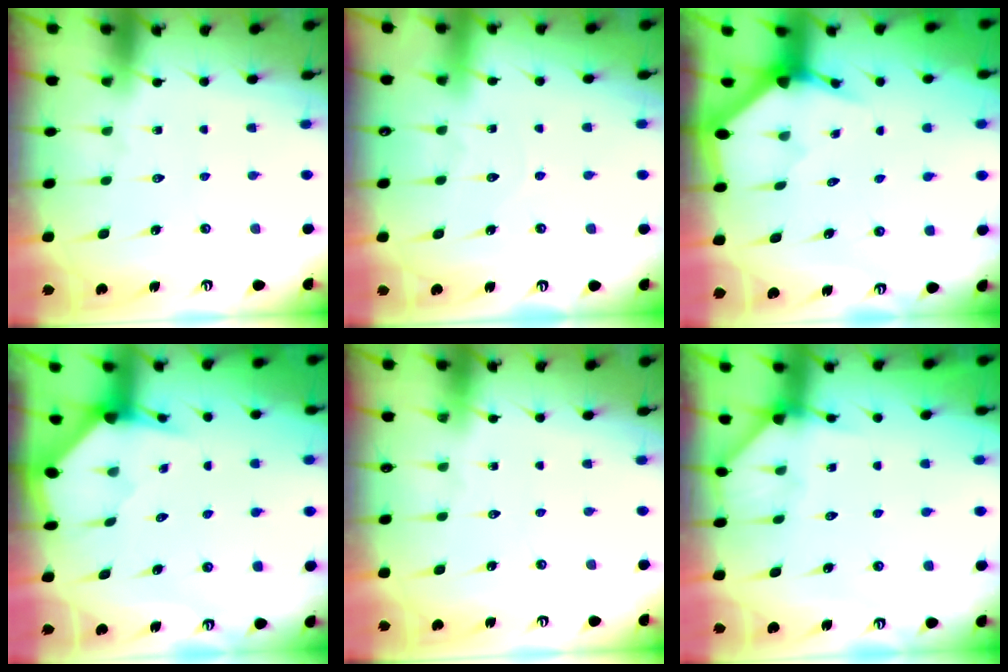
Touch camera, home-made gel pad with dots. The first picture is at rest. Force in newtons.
{"total": 2.9, "press": 2.9, "slide": 0.3}
{"total": 3.5, "press": 3.5, "slide": 0.1}
{"total": 3.3, "press": 3.3, "slide": 0.3}
{"total": 0.0}
{"total": 3.5, "press": 3.5, "slide": 0.4}